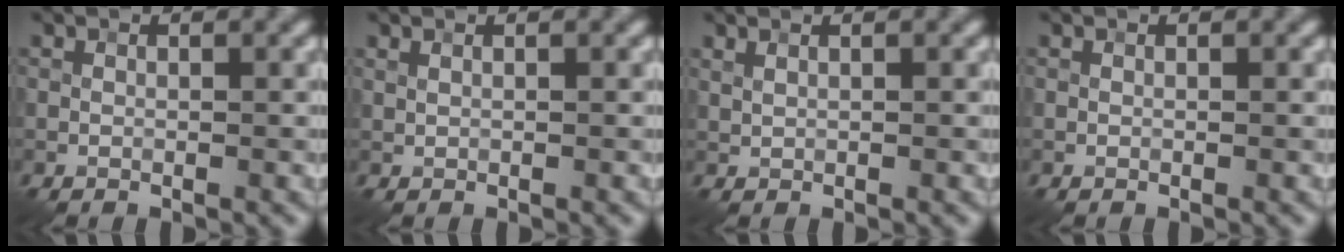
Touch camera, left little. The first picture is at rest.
{"total": 0.0}
{"total": 0.5, "force": [0.5, 0.0, 0.2], "torque": [-0.007, 0.001, 0.010]}
{"total": 0.0}